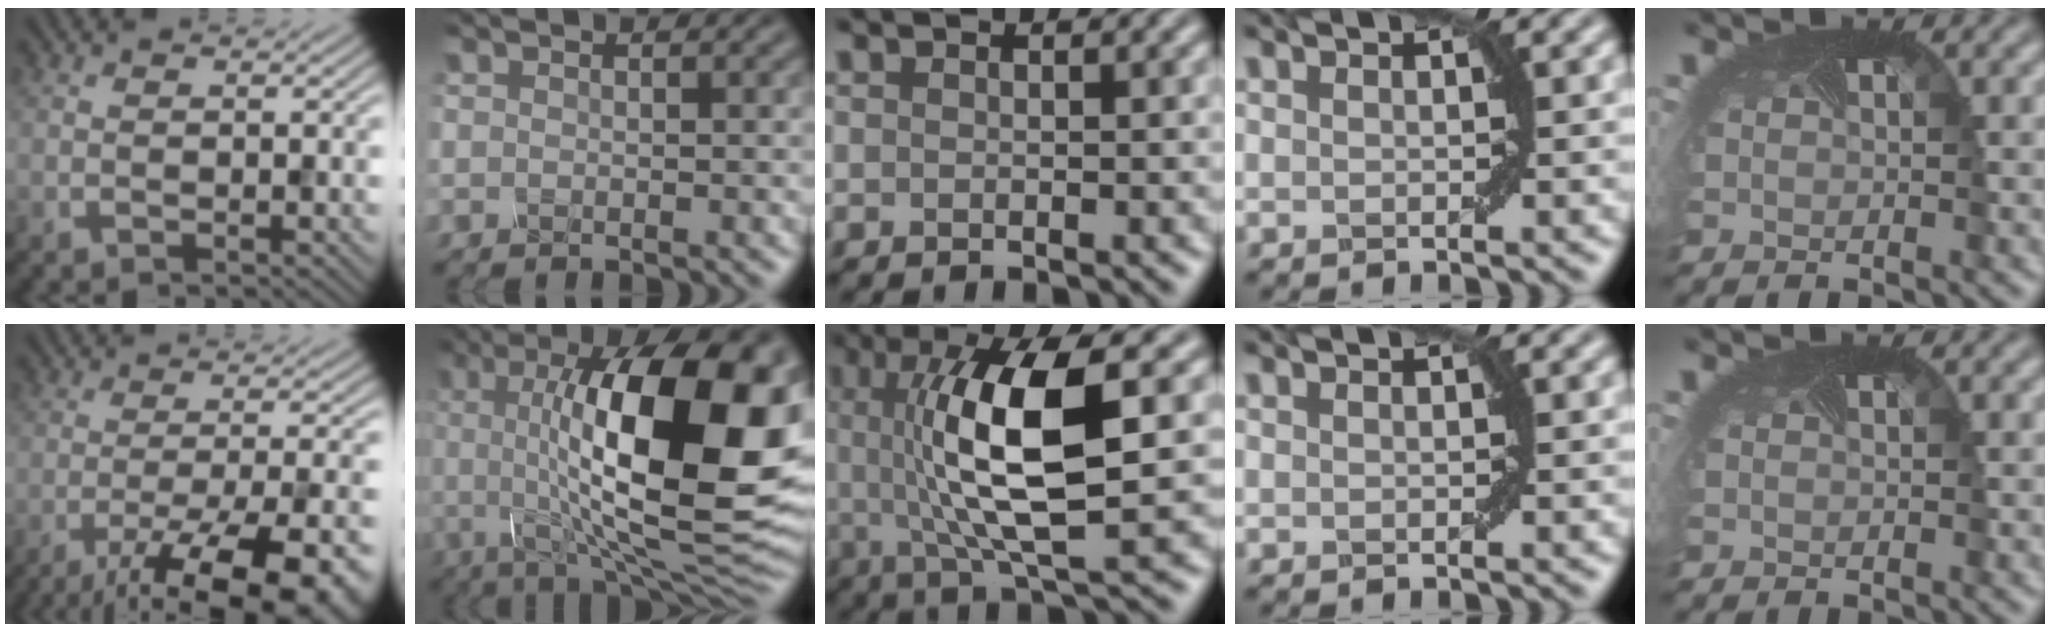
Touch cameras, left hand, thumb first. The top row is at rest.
{"thumb": {"total": 16.0, "force": [-10.1, 4.4, 11.5], "torque": [-0.159, -0.023, -0.135]}, "index": {"total": 18.5, "force": [2.6, 6.3, 17.2], "torque": [-0.233, 0.008, 0.040]}, "middle": {"total": 10.3, "force": [1.1, 2.7, 9.9], "torque": [-0.168, 0.004, 0.023]}}